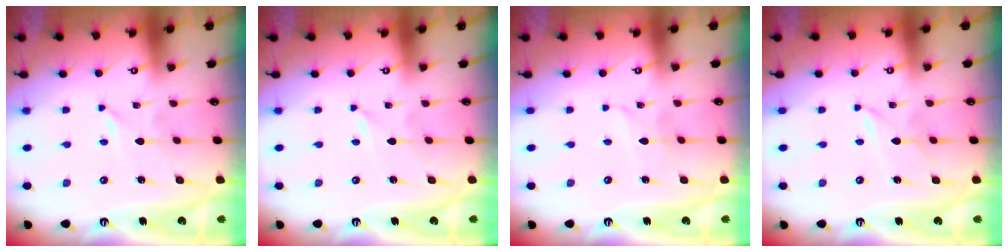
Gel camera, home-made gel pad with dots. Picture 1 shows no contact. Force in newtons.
{"total": 0.0}
{"total": 2.3, "press": 2.3, "slide": 0.0}
{"total": 2.5, "press": 2.4, "slide": 0.4}